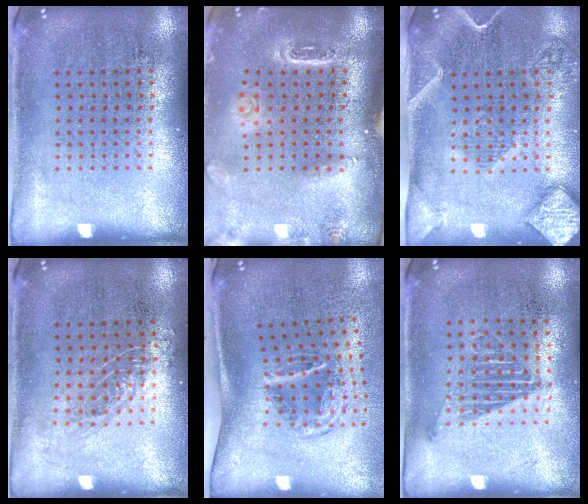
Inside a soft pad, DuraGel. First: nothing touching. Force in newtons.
{"total": 1.5, "press": 1.5, "slide": 0.3}
{"total": 2.6, "press": 2.1, "slide": 1.5}
{"total": 0.9, "press": 0.9, "slide": 0.3}
{"total": 2.0, "press": 1.2, "slide": 1.6}
{"total": 1.1, "press": 1.0, "slide": 0.6}